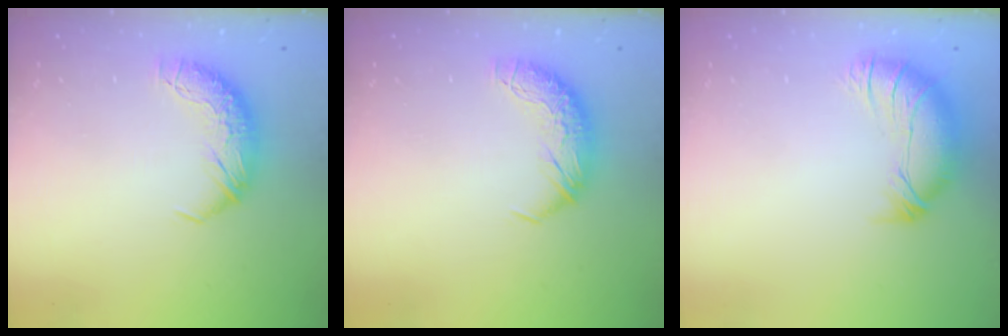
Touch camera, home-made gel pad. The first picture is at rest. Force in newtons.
{"total": 0.0}
{"total": 3.7, "press": 2.6, "slide": 2.6}